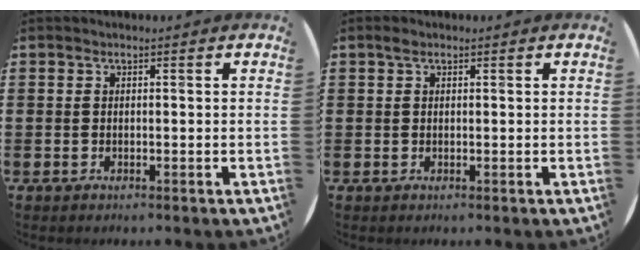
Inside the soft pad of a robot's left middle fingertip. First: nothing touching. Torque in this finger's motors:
{"motor_torque": [0.24, -0.33, 0.10, 0.02]}